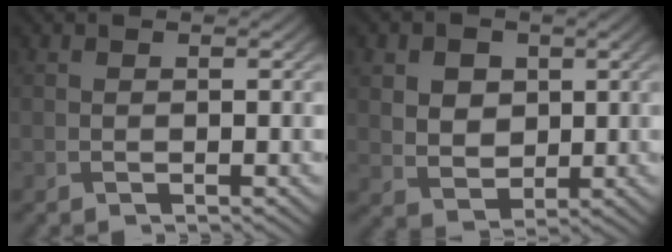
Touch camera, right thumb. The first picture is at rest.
{"total": 5.8, "force": [2.1, 4.6, 2.8], "torque": [-0.095, -0.002, 0.041]}